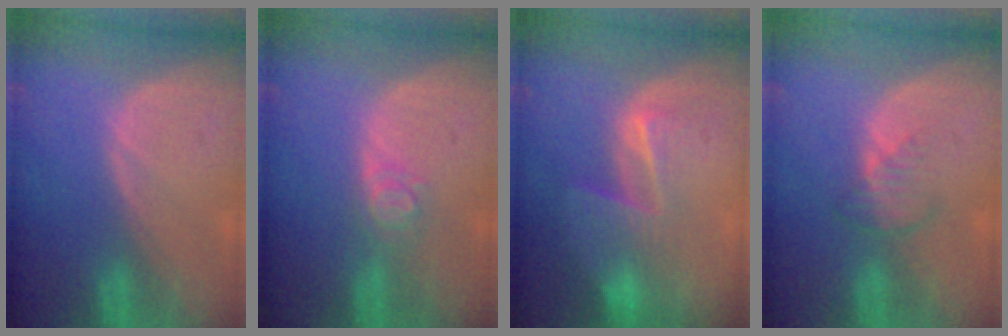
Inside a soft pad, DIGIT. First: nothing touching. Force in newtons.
{"total": 2.9, "press": 2.9, "slide": 0.3}
{"total": 6.6, "press": 5.6, "slide": 3.5}
{"total": 3.0, "press": 2.8, "slide": 1.1}